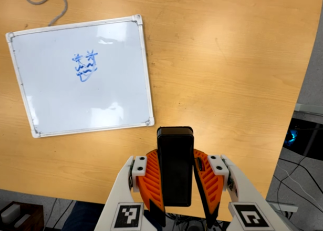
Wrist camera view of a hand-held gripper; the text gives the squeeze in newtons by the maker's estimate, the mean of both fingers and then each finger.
{"total": 9.4, "left": 7.3, "right": 11.6}